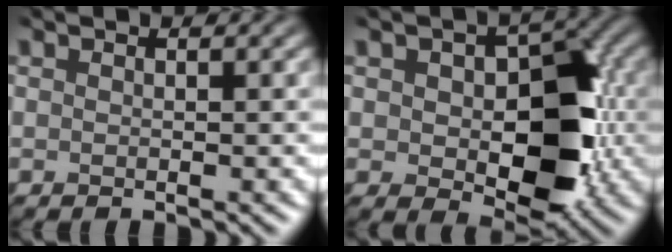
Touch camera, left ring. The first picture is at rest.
{"total": 8.9, "force": [-0.9, 5.5, 7.0], "torque": [-0.111, -0.005, -0.012]}